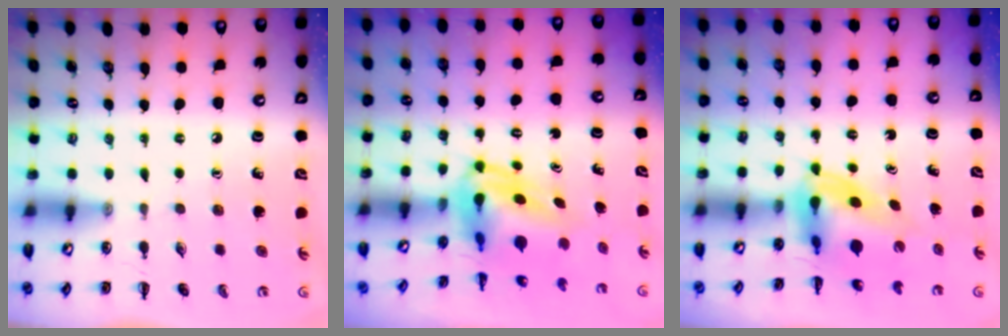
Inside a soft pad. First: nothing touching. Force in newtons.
{"total": 5.4, "press": 5.1, "slide": 1.6}
{"total": 5.7, "press": 5.7, "slide": 0.8}